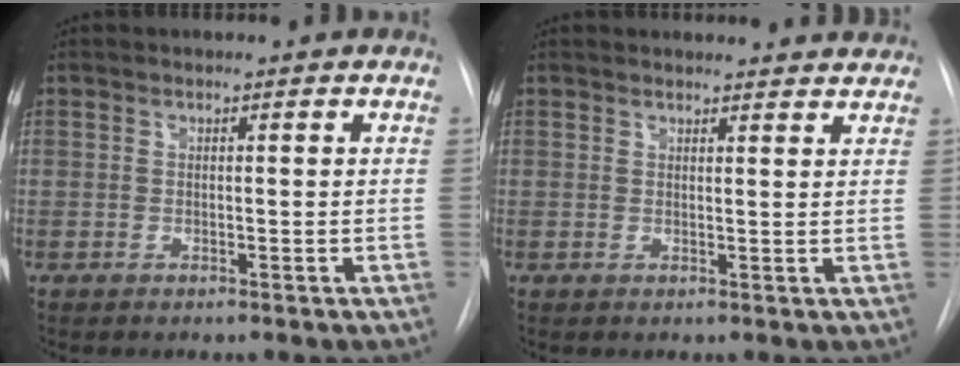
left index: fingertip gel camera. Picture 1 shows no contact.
{"total": 9.3, "force": [8.9, 1.8, 1.7], "torque": [-0.005, 0.011, 0.088]}